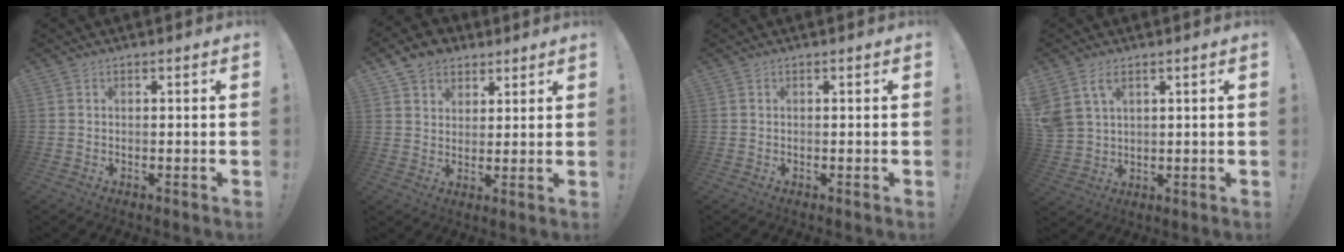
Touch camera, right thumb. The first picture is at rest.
{"total": 7.7, "force": [4.9, 5.7, 1.5], "torque": [-0.028, -0.026, 0.100]}
{"total": 0.0}
{"total": 6.3, "force": [3.7, 3.9, 3.2], "torque": [-0.064, -0.013, 0.073]}